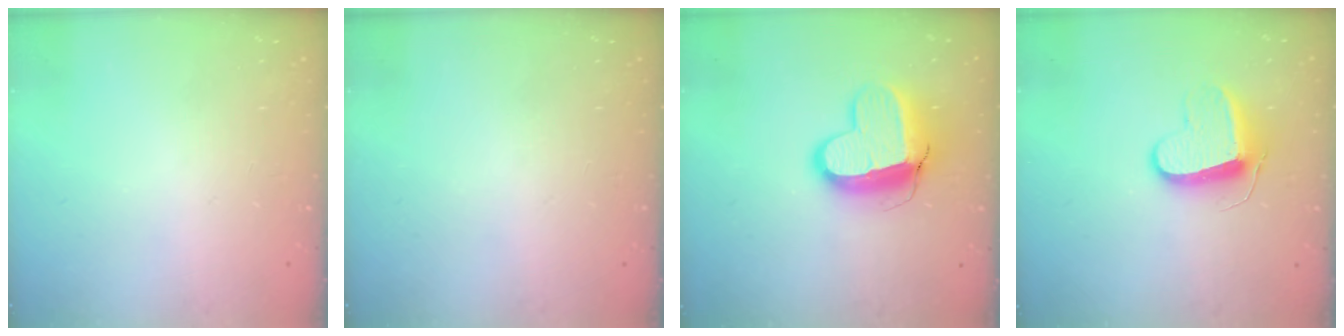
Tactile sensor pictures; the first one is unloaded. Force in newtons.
{"total": 0.0}
{"total": 13.1, "press": 13.0, "slide": 1.3}
{"total": 9.7, "press": 9.7, "slide": 0.4}